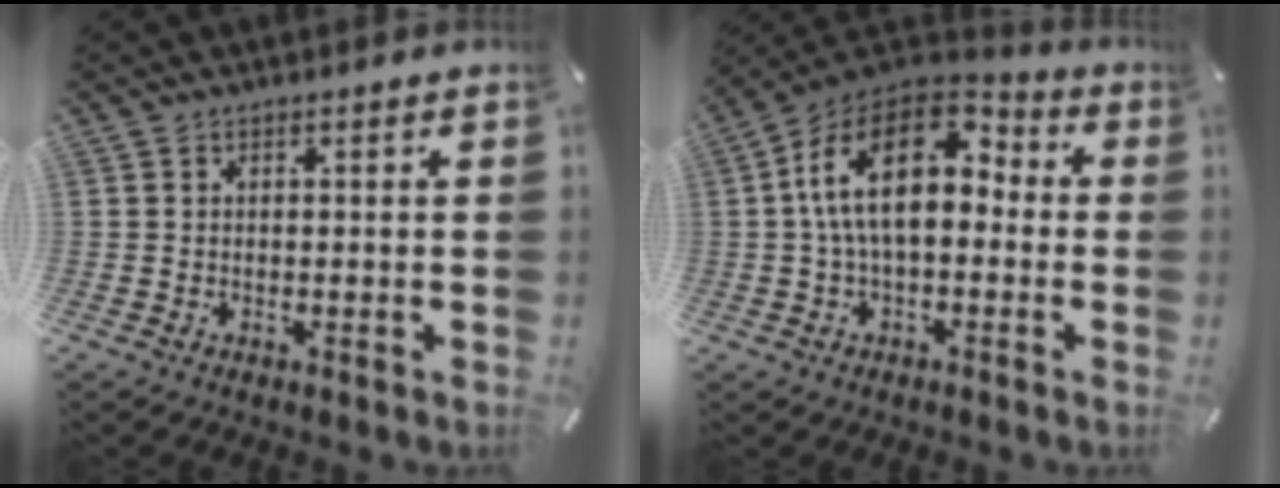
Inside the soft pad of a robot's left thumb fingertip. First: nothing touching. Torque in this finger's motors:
{"motor_torque": [0.31, 2.12, 1.67, -1.09, 0.63]}